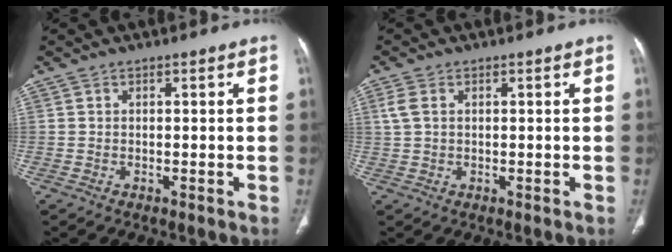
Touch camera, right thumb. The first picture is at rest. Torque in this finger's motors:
{"motor_torque": [-0.14, 0.02, 0.42, -0.04, 0.02]}